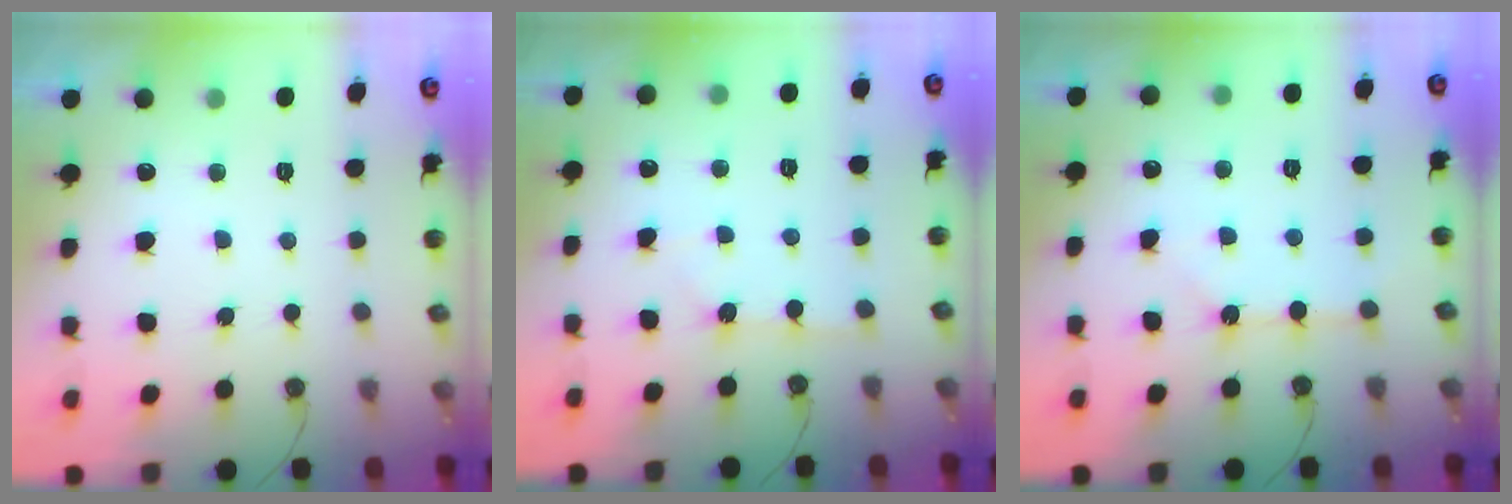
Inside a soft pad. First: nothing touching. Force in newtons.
{"total": 2.2, "press": 2.2, "slide": 0.3}
{"total": 3.4, "press": 3.4, "slide": 0.1}